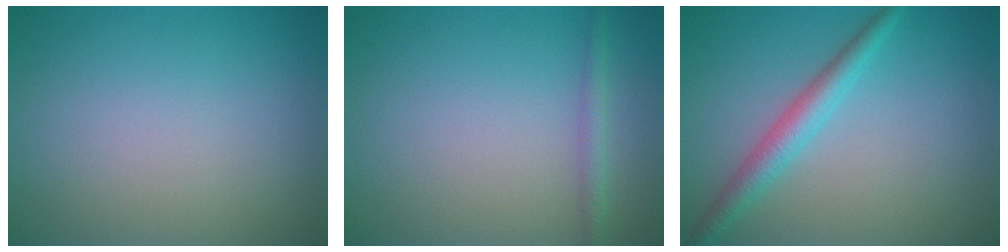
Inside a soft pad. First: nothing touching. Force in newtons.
{"total": 1.4, "press": 1.4, "slide": 0.1}
{"total": 3.0, "press": 3.0, "slide": 0.1}